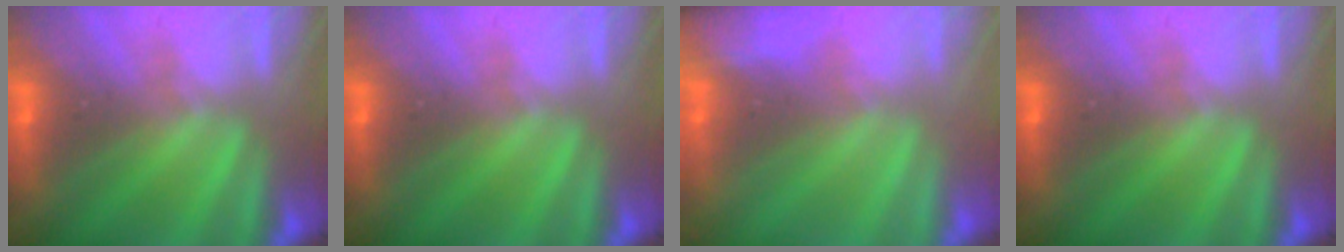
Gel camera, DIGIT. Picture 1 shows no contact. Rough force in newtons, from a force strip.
{"total": 0.0}
{"total": 8.7}
{"total": 0.0}